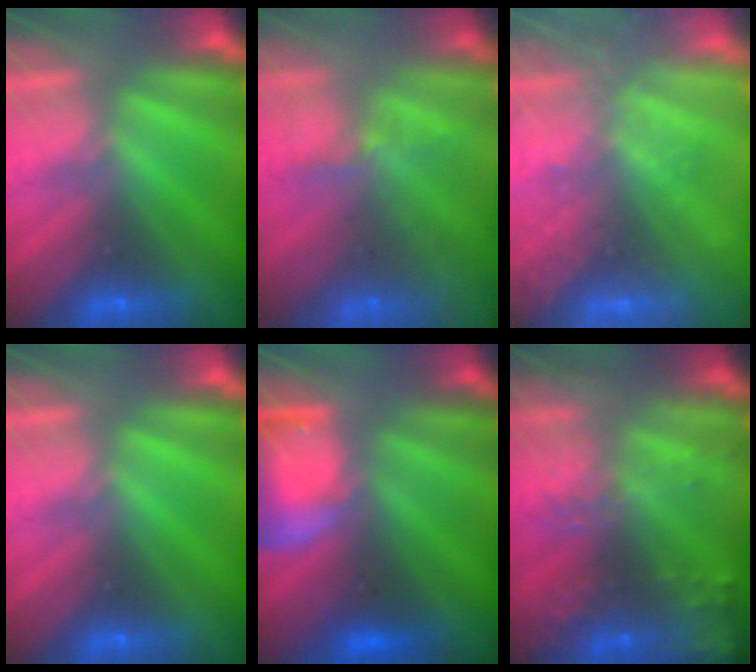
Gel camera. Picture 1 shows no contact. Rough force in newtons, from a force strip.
{"total": 10.1}
{"total": 5.5}
{"total": 0.0}
{"total": 6.3}
{"total": 8.2}